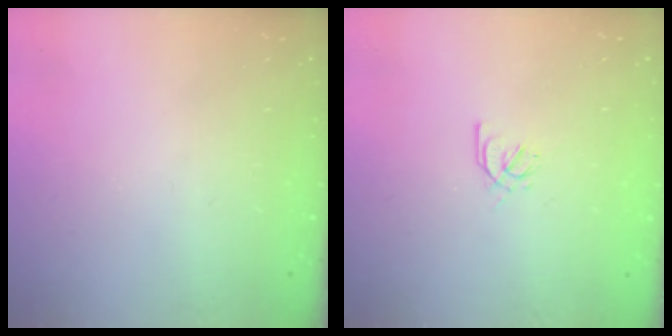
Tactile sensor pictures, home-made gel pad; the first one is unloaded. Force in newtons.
{"total": 2.6, "press": 2.5, "slide": 0.7}